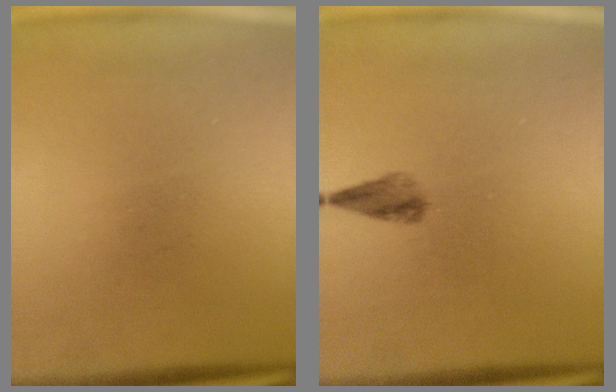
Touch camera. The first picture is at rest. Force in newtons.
{"total": 2.0}